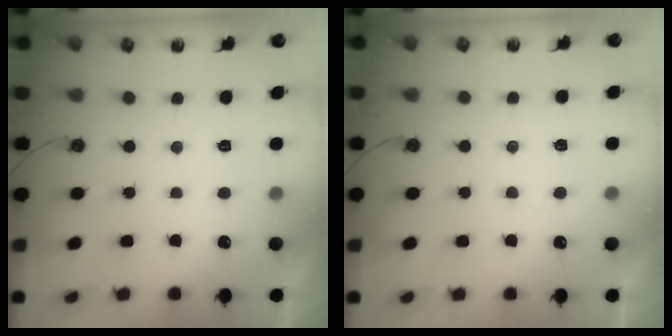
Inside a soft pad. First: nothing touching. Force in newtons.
{"total": 3.9, "press": 3.9, "slide": 0.6}